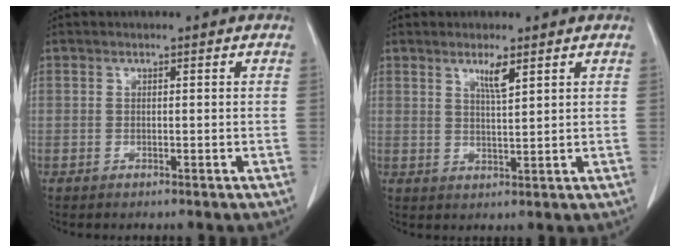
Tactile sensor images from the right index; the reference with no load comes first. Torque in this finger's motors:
{"motor_torque": [0.14, 0.14, 0.02, 0.02]}